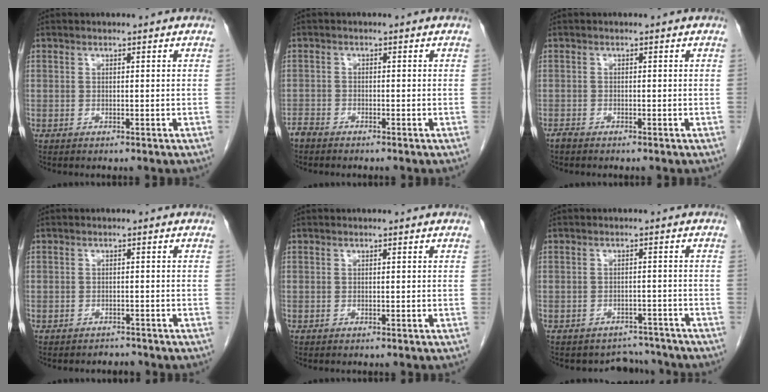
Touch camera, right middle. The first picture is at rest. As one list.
[{"total": 1.8, "force": [-1.7, 0.4, 0.4], "torque": [-0.012, -0.002, -0.032]}, {"total": 0.9, "force": [-0.8, 0.2, 0.3], "torque": [-0.016, -0.002, -0.015]}, {"total": 1.4, "force": [-1.2, 0.5, -0.5], "torque": [-0.002, -0.004, -0.020]}, {"total": 0.0}, {"total": 4.0, "force": [-3.6, 1.4, -1.0], "torque": [0.011, 0.017, -0.045]}]